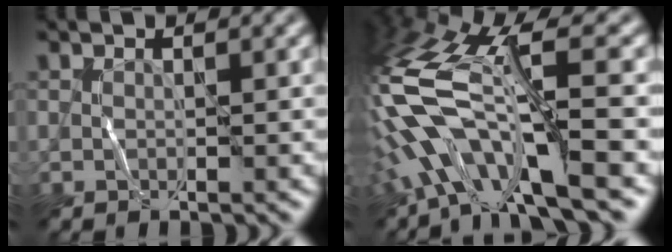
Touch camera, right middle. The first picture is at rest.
{"total": 12.1, "force": [-3.9, 3.9, 10.8], "torque": [-0.224, 0.014, -0.064]}